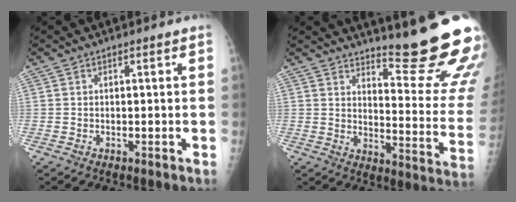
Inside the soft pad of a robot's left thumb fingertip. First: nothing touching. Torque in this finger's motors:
{"motor_torque": [2.51, 2.50, 1.38, -1.39, 0.34]}